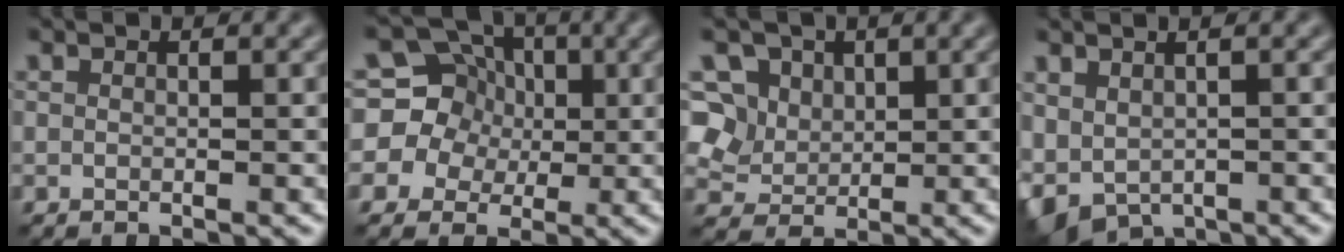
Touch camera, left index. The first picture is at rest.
{"total": 10.0, "force": [2.0, 9.3, 2.9], "torque": [-0.085, 0.047, 0.020]}
{"total": 7.5, "force": [2.6, 6.2, 3.2], "torque": [-0.063, 0.016, 0.030]}
{"total": 4.0, "force": [-1.1, 2.7, 2.7], "torque": [-0.052, -0.015, -0.011]}